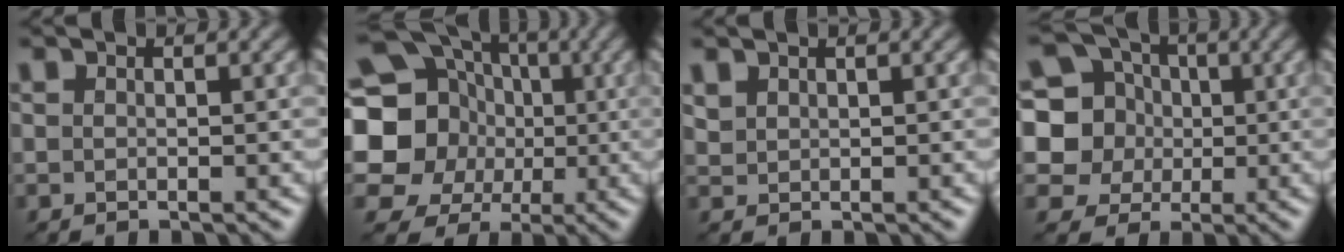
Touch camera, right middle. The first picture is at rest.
{"total": 17.6, "force": [1.7, 16.2, 6.6], "torque": [-0.161, 0.032, -0.016]}
{"total": 0.9, "force": [0.7, 0.5, -0.1], "torque": [-0.002, 0.000, 0.019]}
{"total": 6.9, "force": [0.9, 6.3, 2.4], "torque": [-0.059, 0.024, -0.006]}